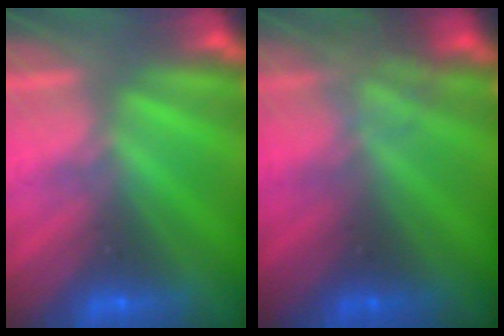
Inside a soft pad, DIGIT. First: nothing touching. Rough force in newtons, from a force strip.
{"total": 2.3}